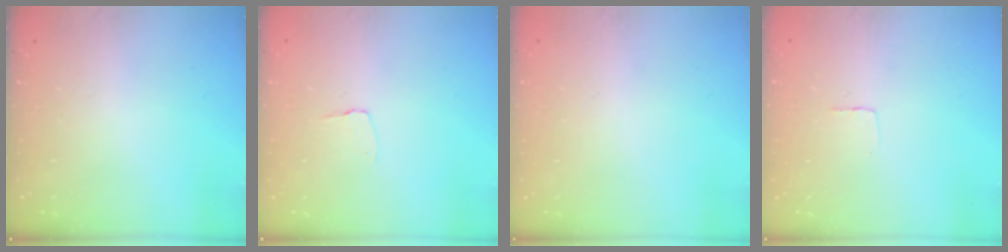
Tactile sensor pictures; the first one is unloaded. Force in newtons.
{"total": 2.9, "press": 2.9, "slide": 0.3}
{"total": 0.0}
{"total": 2.4, "press": 2.4, "slide": 0.1}